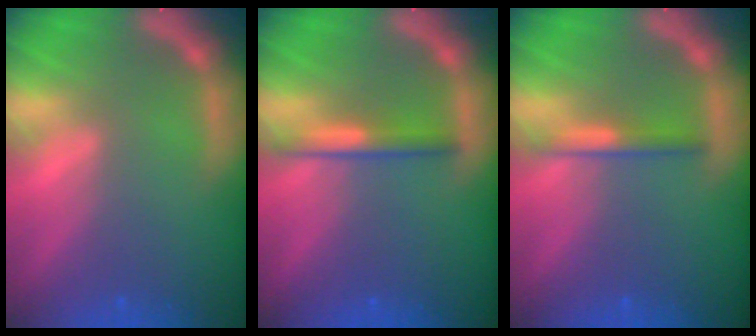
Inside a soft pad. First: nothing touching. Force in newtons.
{"total": 2.4}
{"total": 1.9}